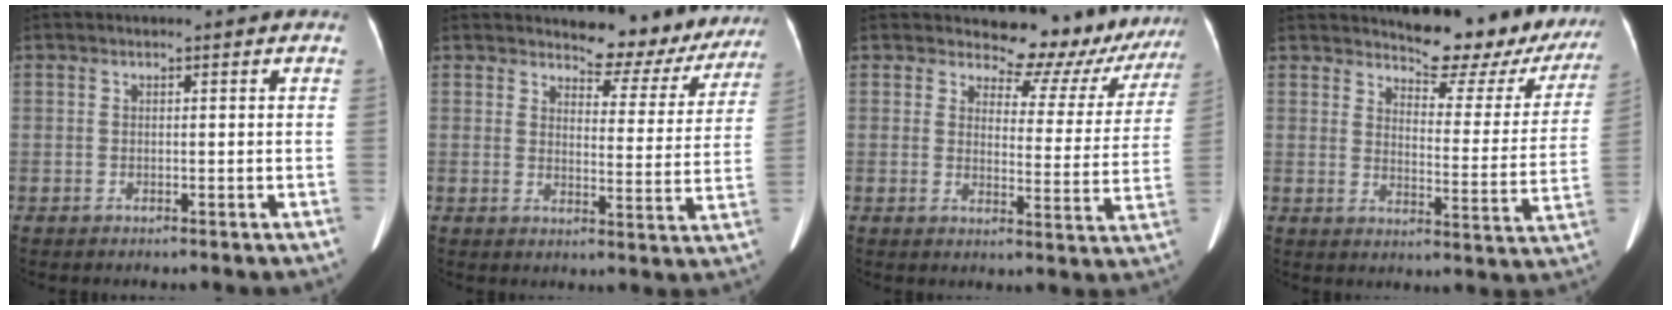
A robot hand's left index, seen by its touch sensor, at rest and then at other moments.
{"total": 10.2, "force": [9.5, 3.1, 1.9], "torque": [-0.007, -0.023, 0.101]}
{"total": 12.6, "force": [11.8, 4.1, 1.5], "torque": [0.004, -0.041, 0.115]}
{"total": 16.2, "force": [14.6, 4.6, 5.3], "torque": [-0.046, -0.044, 0.159]}